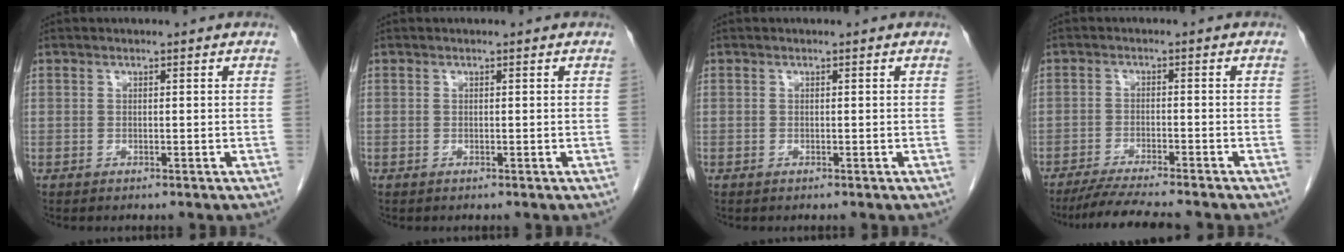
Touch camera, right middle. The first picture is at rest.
{"total": 0.0}
{"total": 0.0}
{"total": 8.6, "force": [-7.6, -0.1, 4.1], "torque": [-0.066, -0.023, -0.123]}